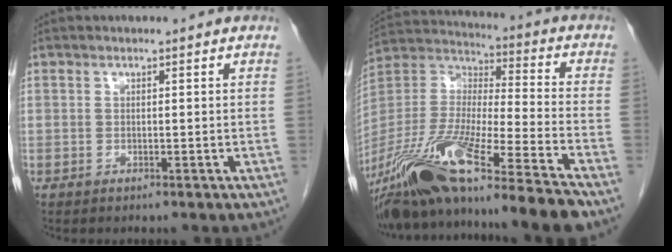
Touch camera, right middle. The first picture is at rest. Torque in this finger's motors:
{"motor_torque": [1.09, -1.04, 0.85, 0.21]}